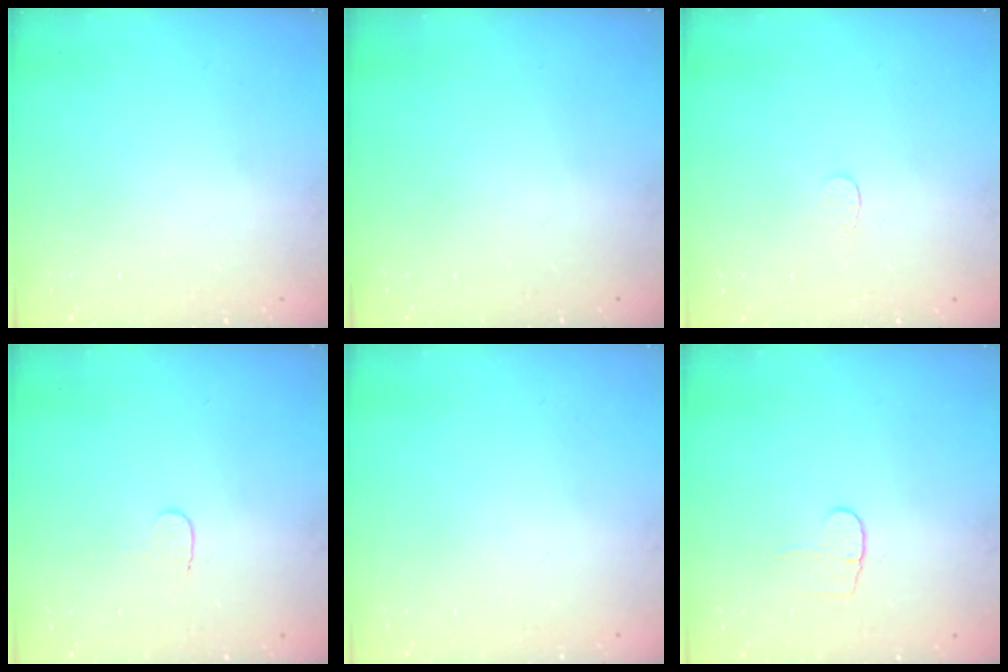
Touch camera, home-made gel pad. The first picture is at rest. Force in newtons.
{"total": 0.0}
{"total": 2.6, "press": 2.6, "slide": 0.2}
{"total": 3.8, "press": 3.7, "slide": 0.4}
{"total": 0.0}
{"total": 4.8, "press": 4.8, "slide": 0.4}